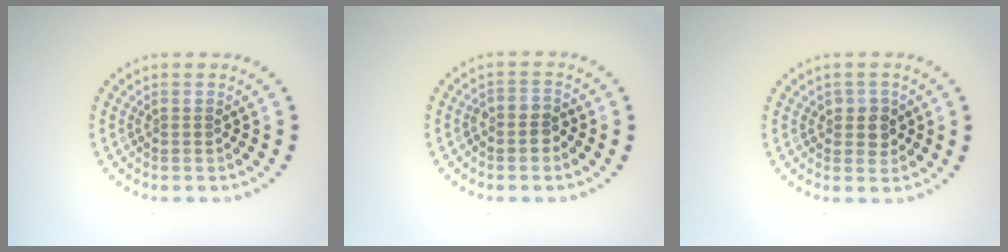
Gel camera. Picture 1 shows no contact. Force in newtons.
{"total": 1.9, "press": 1.7, "slide": 0.8}
{"total": 1.9, "press": 1.8, "slide": 0.6}